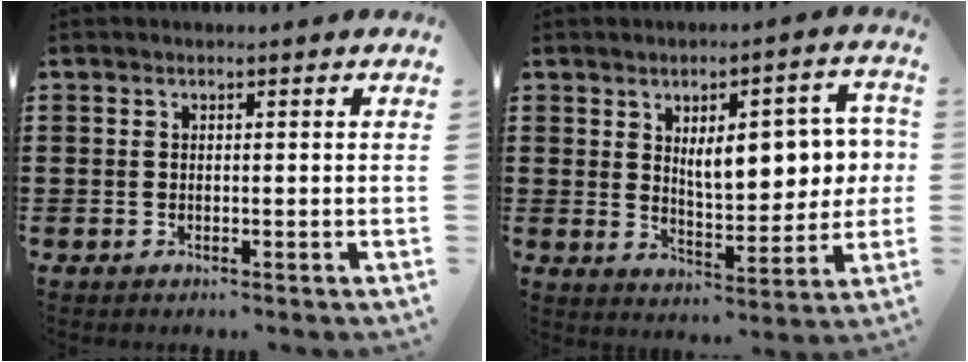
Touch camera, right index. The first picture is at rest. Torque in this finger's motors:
{"motor_torque": [1.16, -0.66, 0.78, 0.16]}